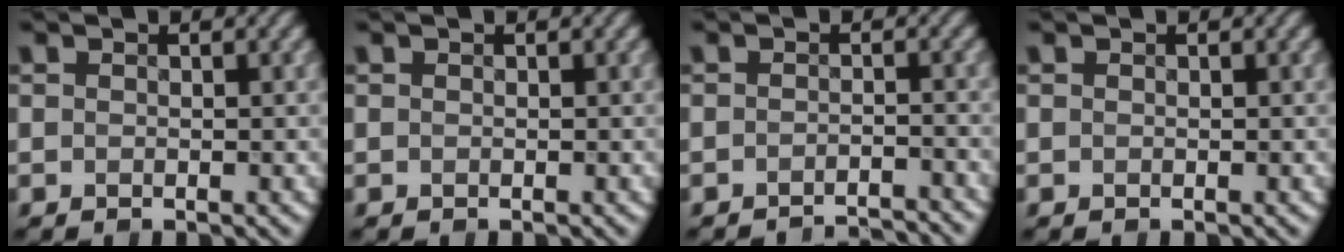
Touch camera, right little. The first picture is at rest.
{"total": 0.0}
{"total": 2.9, "force": [-2.9, 0.1, 0.4], "torque": [-0.006, 0.004, -0.041]}
{"total": 0.0}